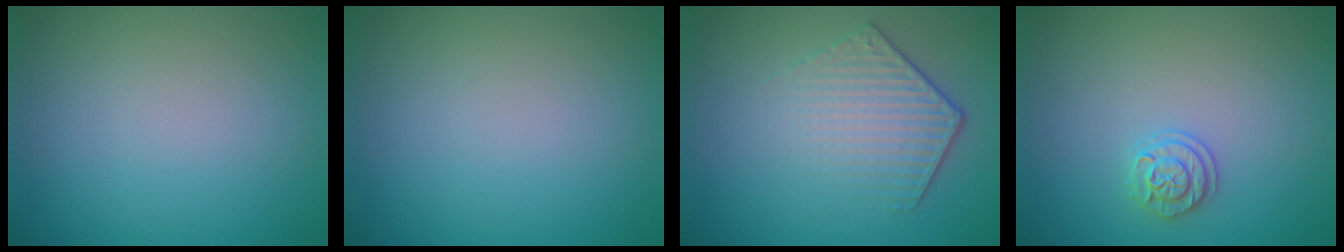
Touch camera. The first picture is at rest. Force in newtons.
{"total": 0.0}
{"total": 4.4, "press": 3.1, "slide": 3.1}
{"total": 1.8, "press": 1.8, "slide": 0.5}